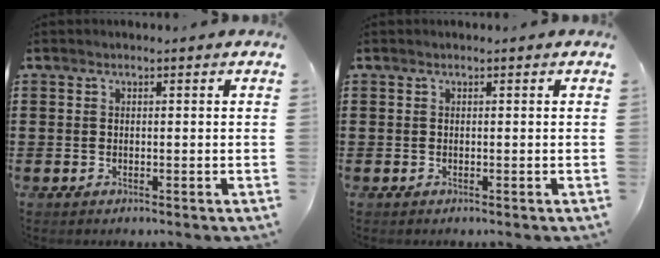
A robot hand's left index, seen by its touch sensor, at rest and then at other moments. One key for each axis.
{"total": 0.0}